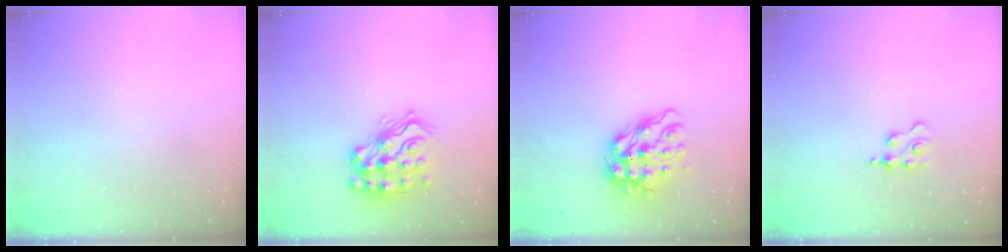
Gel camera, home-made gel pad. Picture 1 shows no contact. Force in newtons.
{"total": 16.1, "press": 16.1, "slide": 1.1}
{"total": 12.9, "press": 12.8, "slide": 1.4}
{"total": 1.8, "press": 1.8, "slide": 0.3}